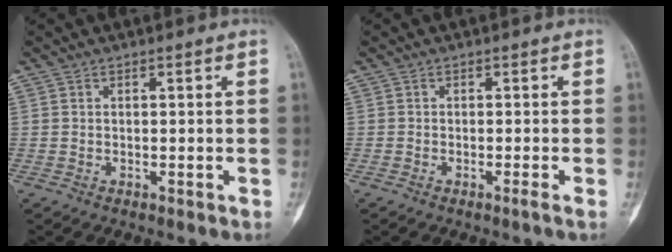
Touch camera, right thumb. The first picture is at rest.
{"total": 0.8, "force": [-0.5, -0.2, 0.6], "torque": [-0.014, -0.001, -0.011]}